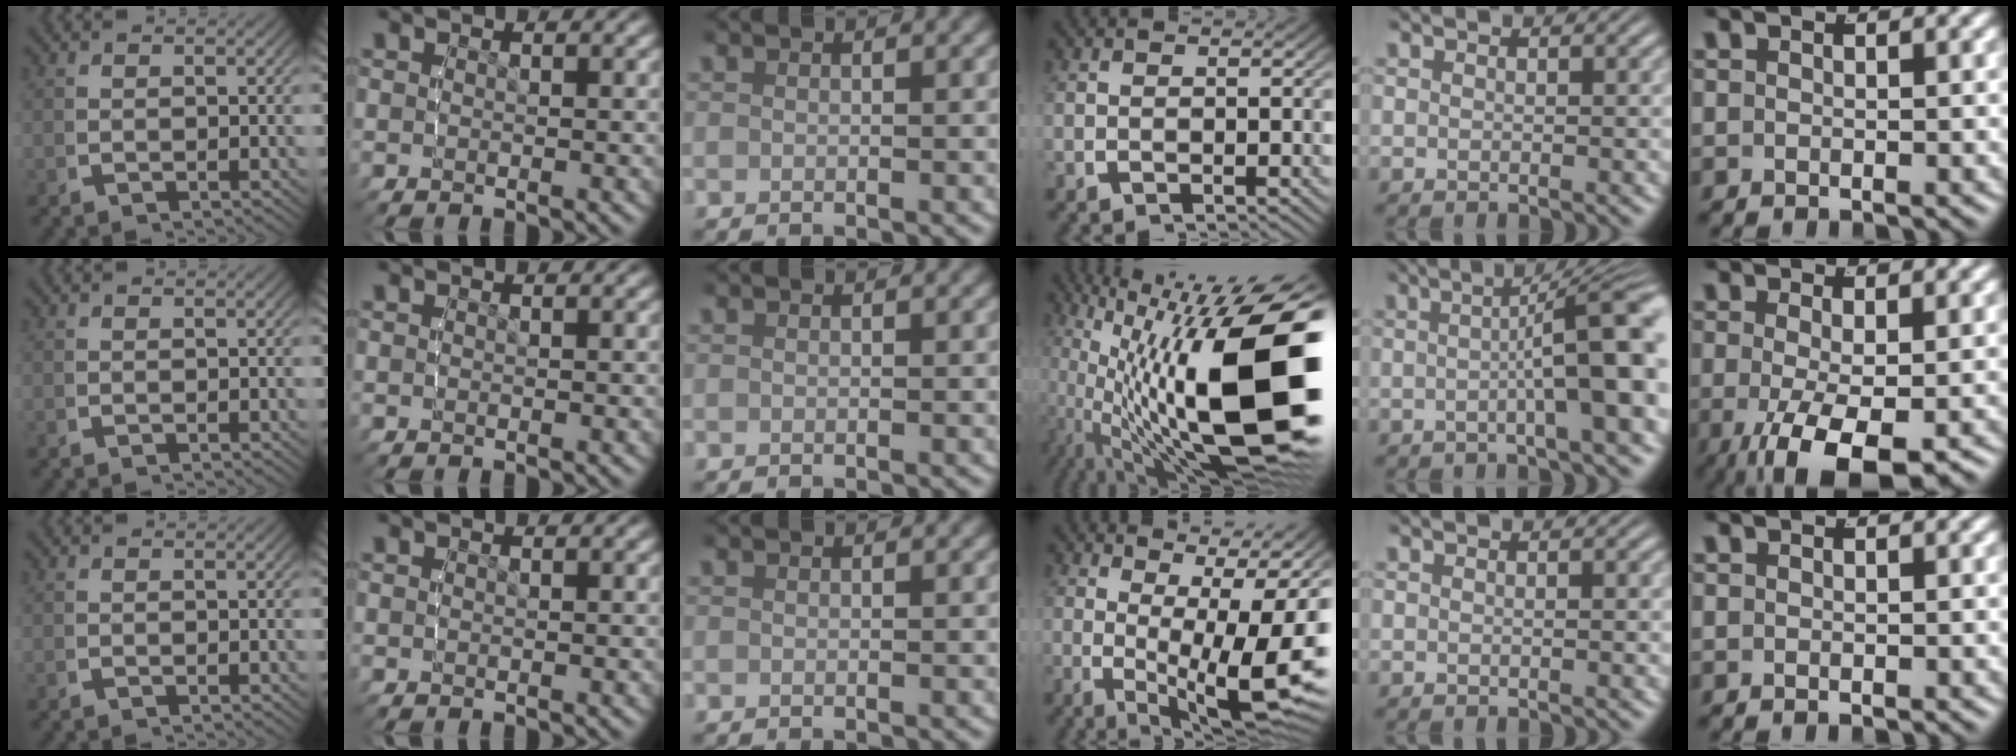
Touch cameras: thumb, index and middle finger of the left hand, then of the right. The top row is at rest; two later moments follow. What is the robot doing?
{"motion": "lift_and_place", "object": "bottle"}